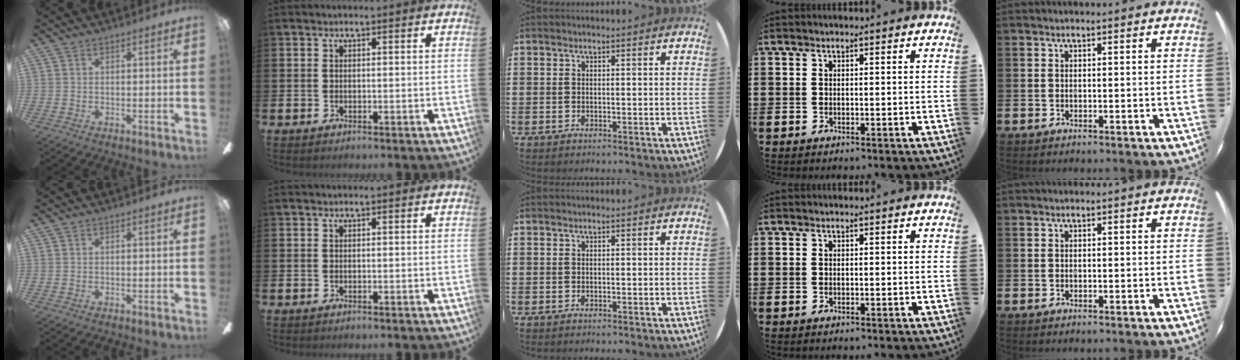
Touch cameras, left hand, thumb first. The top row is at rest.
{}